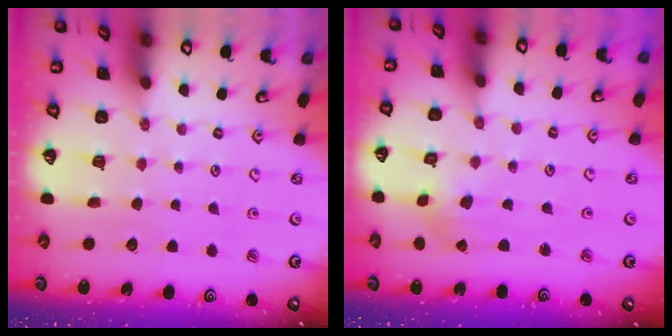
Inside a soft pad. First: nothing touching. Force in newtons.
{"total": 1.0, "press": 1.0, "slide": 0.2}